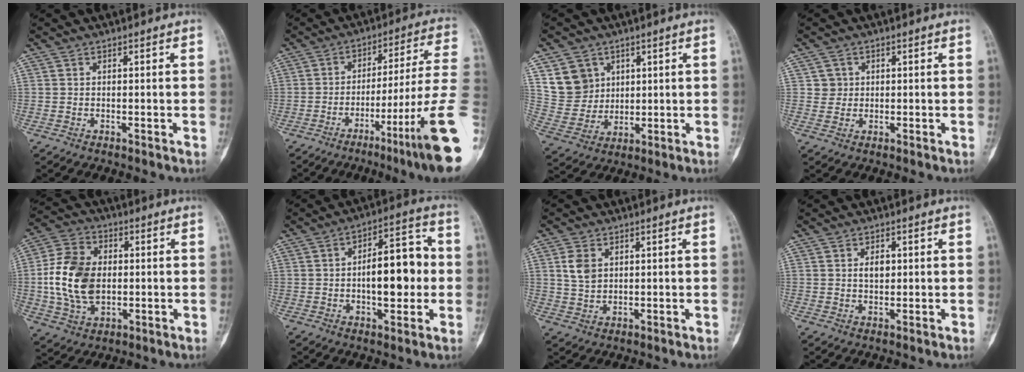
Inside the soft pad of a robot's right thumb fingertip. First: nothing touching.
{"total": 19.6, "force": [-8.3, 0.5, 17.8], "torque": [-0.226, 0.038, -0.125]}
{"total": 9.1, "force": [4.0, 7.8, 2.5], "torque": [-0.019, -0.021, 0.088]}
{"total": 2.4, "force": [0.7, 2.3, 0.0], "torque": [0.021, 0.001, 0.006]}
{"total": 14.3, "force": [-0.2, 9.9, 10.3], "torque": [-0.185, 0.008, -0.002]}
{"total": 13.4, "force": [-0.4, 6.2, 11.8], "torque": [-0.151, 0.026, -0.010]}
{"total": 4.7, "force": [1.4, 3.3, 3.0], "torque": [-0.046, -0.004, 0.032]}
{"total": 2.7, "force": [0.6, 1.8, 2.0], "torque": [-0.024, -0.001, 0.010]}